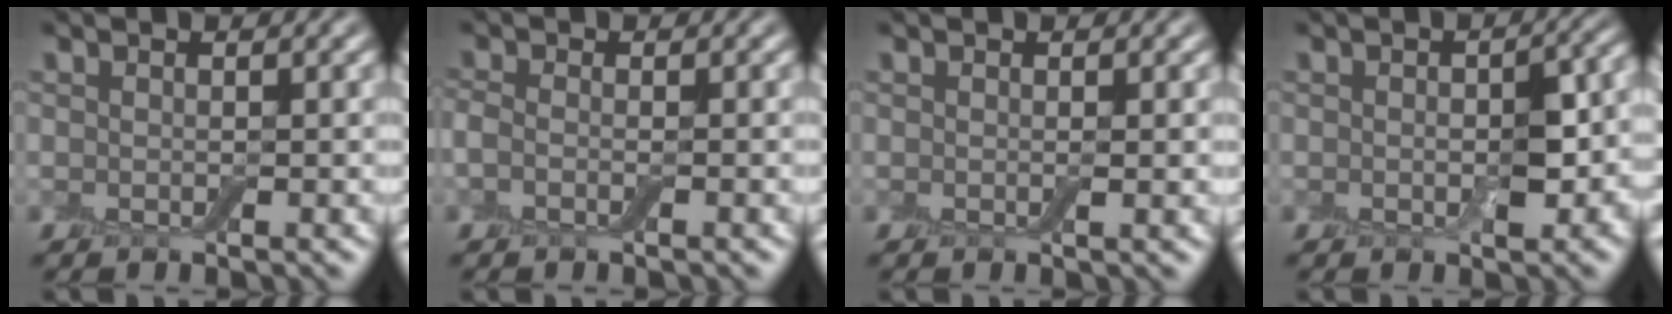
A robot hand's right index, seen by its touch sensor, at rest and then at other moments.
{"total": 1.4, "force": [-0.6, 0.6, 1.1], "torque": [-0.027, -0.002, -0.018]}
{"total": 0.6, "force": [0.0, 0.1, 0.6], "torque": [-0.009, -0.003, -0.001]}
{"total": 4.7, "force": [-0.7, 2.2, 4.1], "torque": [-0.059, -0.004, -0.010]}